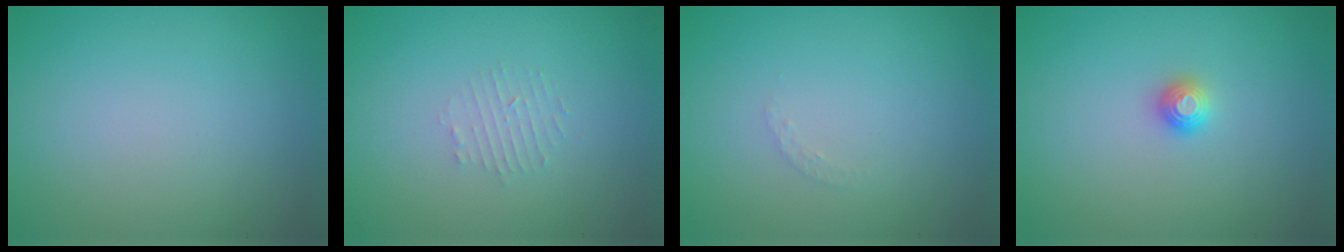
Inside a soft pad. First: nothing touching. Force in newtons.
{"total": 1.2, "press": 1.1, "slide": 0.2}
{"total": 0.7, "press": 0.7, "slide": 0.1}
{"total": 1.2, "press": 1.1, "slide": 0.3}